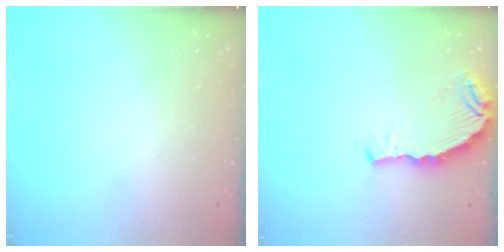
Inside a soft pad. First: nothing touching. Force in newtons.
{"total": 7.7, "press": 6.4, "slide": 4.3}